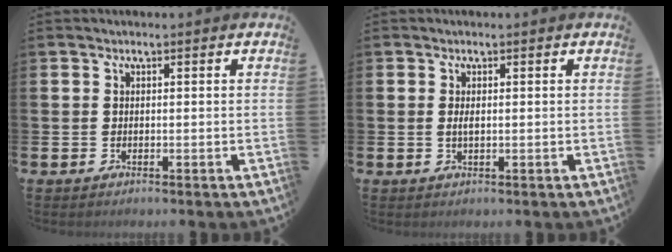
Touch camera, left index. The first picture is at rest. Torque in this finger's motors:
{"motor_torque": [0.56, -0.17, 0.22, 0.08]}